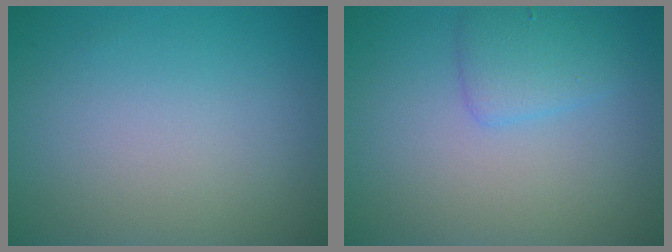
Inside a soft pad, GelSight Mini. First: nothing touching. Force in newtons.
{"total": 2.4, "press": 2.4, "slide": 0.0}